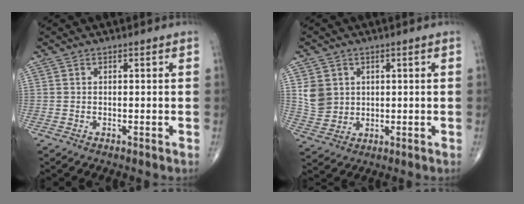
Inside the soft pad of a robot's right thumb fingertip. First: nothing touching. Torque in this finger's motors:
{"motor_torque": [-0.04, 0.04, 0.00, 0.00, 0.00]}